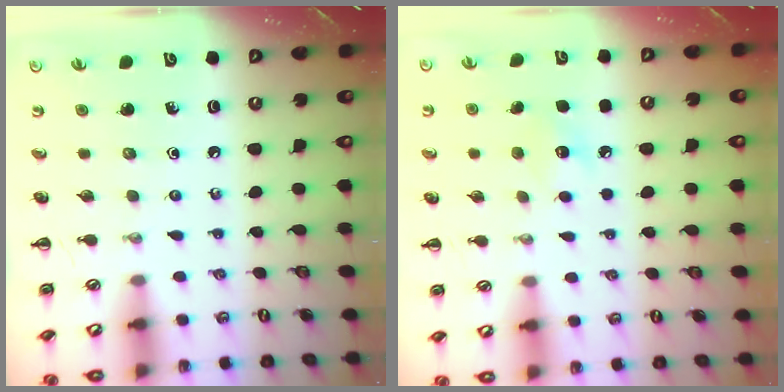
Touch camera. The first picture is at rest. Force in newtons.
{"total": 7.5, "press": 7.3, "slide": 1.7}